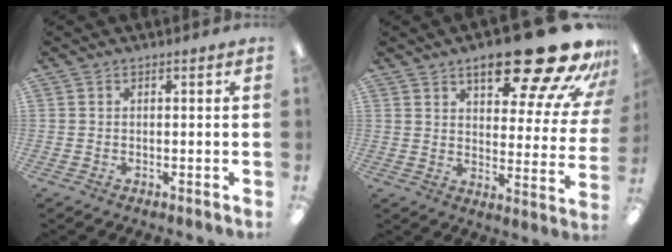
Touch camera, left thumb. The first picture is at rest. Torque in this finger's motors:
{"motor_torque": [1.84, 1.49, 1.18, -1.13, 0.11]}